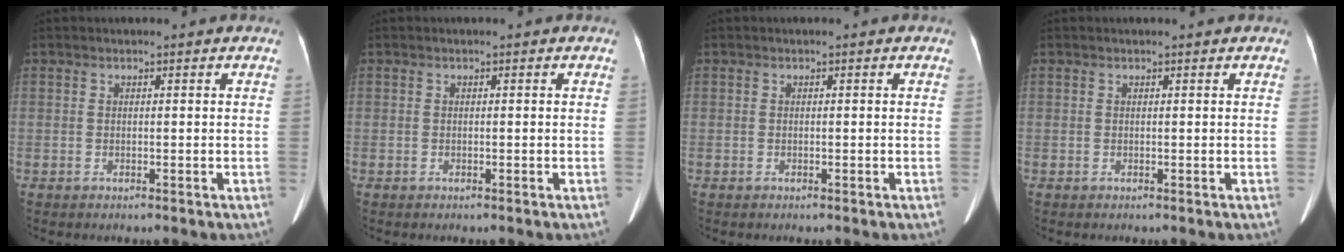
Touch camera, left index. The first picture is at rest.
{"total": 0.0}
{"total": 0.0}
{"total": 0.8, "force": [0.8, 0.1, 0.2], "torque": [-0.010, 0.008, 0.010]}